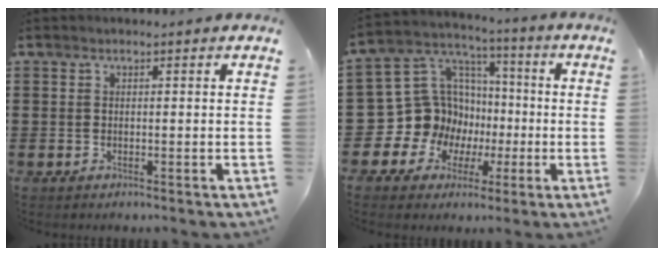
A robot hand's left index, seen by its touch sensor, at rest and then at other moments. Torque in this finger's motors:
{"motor_torque": [1.09, 1.05, 0.23, 0.03]}